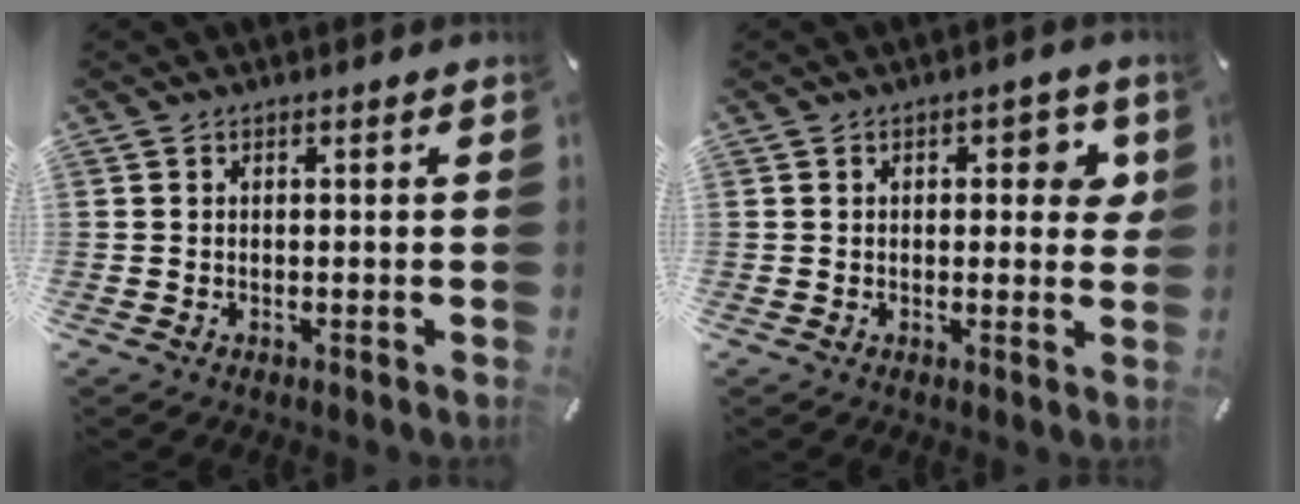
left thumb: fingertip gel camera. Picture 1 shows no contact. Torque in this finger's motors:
{"motor_torque": [-0.02, -0.09, 0.27, 0.17, 0.03]}